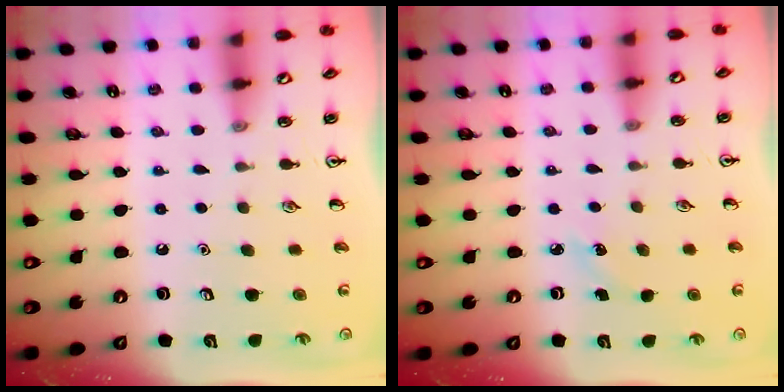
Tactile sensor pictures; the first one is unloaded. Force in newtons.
{"total": 2.8, "press": 2.6, "slide": 1.0}